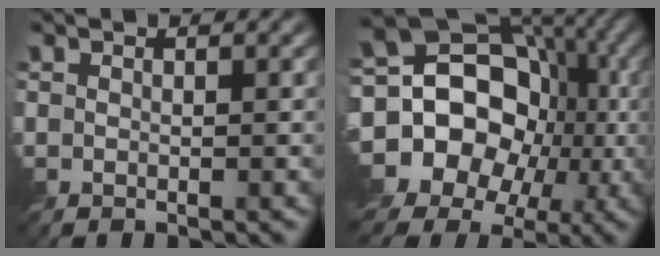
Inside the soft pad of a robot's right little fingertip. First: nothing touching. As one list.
[{"total": 18.1, "force": [-4.5, 15.5, 8.2], "torque": [-0.174, 0.012, -0.102]}]